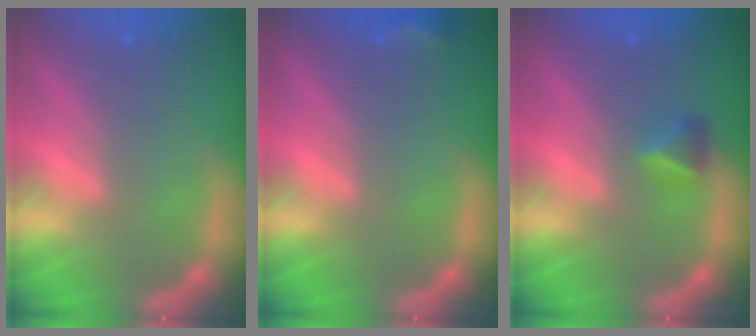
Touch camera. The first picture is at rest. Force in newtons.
{"total": 1.4}
{"total": 1.9}